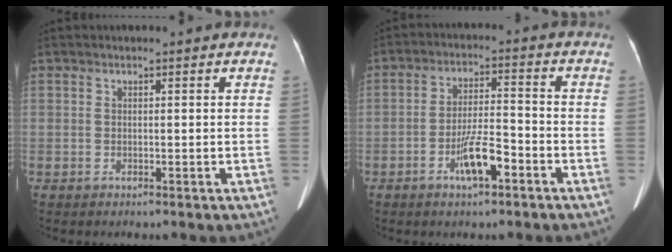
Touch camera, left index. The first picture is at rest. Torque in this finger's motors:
{"motor_torque": [1.20, 0.68, 0.64, 0.17]}